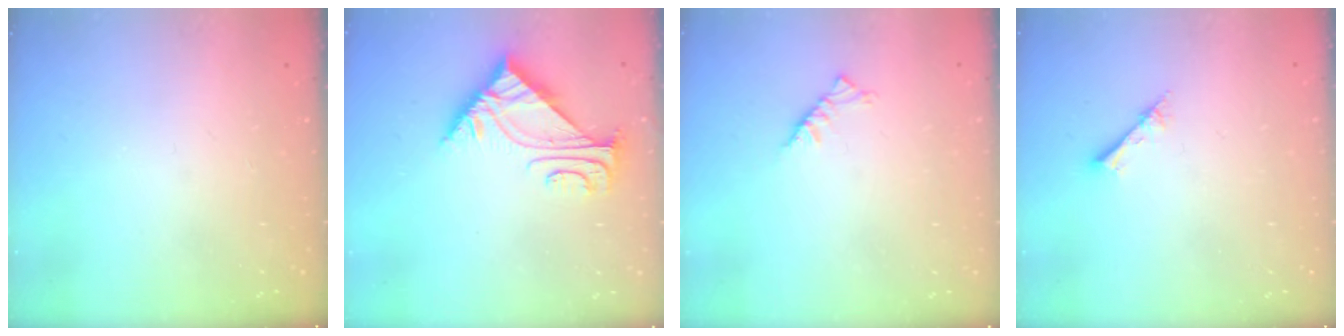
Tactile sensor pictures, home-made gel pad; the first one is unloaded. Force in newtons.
{"total": 5.5, "press": 5.4, "slide": 0.8}
{"total": 4.5, "press": 4.5, "slide": 0.7}
{"total": 2.4, "press": 2.4, "slide": 0.3}